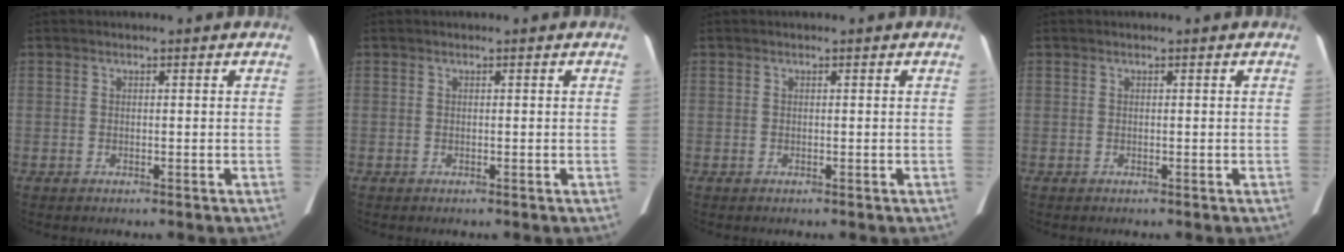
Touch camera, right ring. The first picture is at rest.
{"total": 0.0}
{"total": 0.0}
{"total": 0.0}